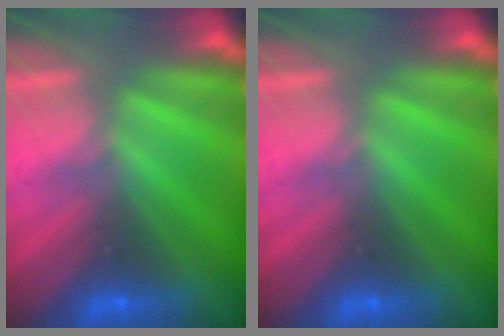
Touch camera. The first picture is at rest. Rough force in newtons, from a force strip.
{"total": 0.0}